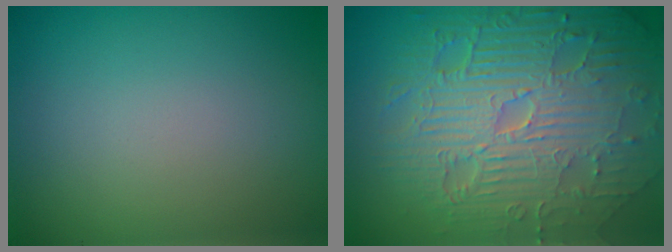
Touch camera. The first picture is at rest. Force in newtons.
{"total": 11.6, "press": 7.5, "slide": 8.9}